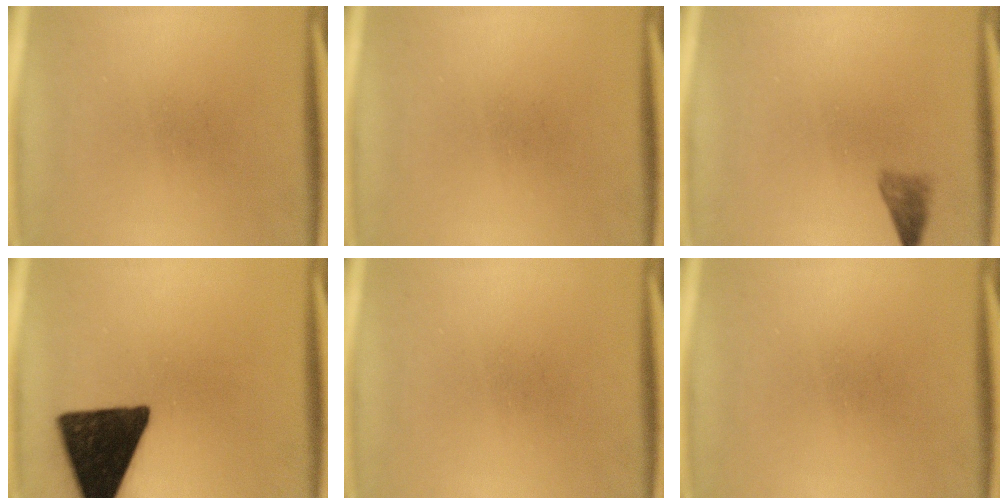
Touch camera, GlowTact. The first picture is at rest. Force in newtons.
{"total": 0.0}
{"total": 1.9}
{"total": 17.2}
{"total": 0.0}
{"total": 0.0}